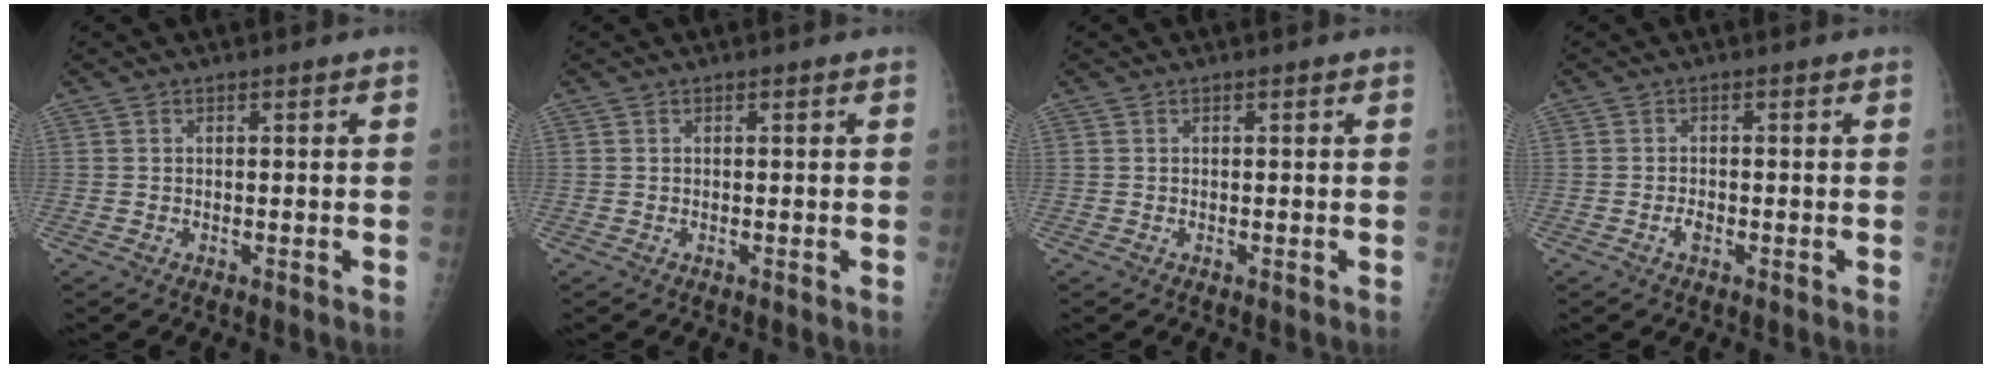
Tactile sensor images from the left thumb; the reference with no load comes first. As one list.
[{"total": 0.0}, {"total": 0.0}, {"total": 1.5, "force": [-0.7, 0.8, 1.0], "torque": [-0.018, 0.001, -0.015]}]